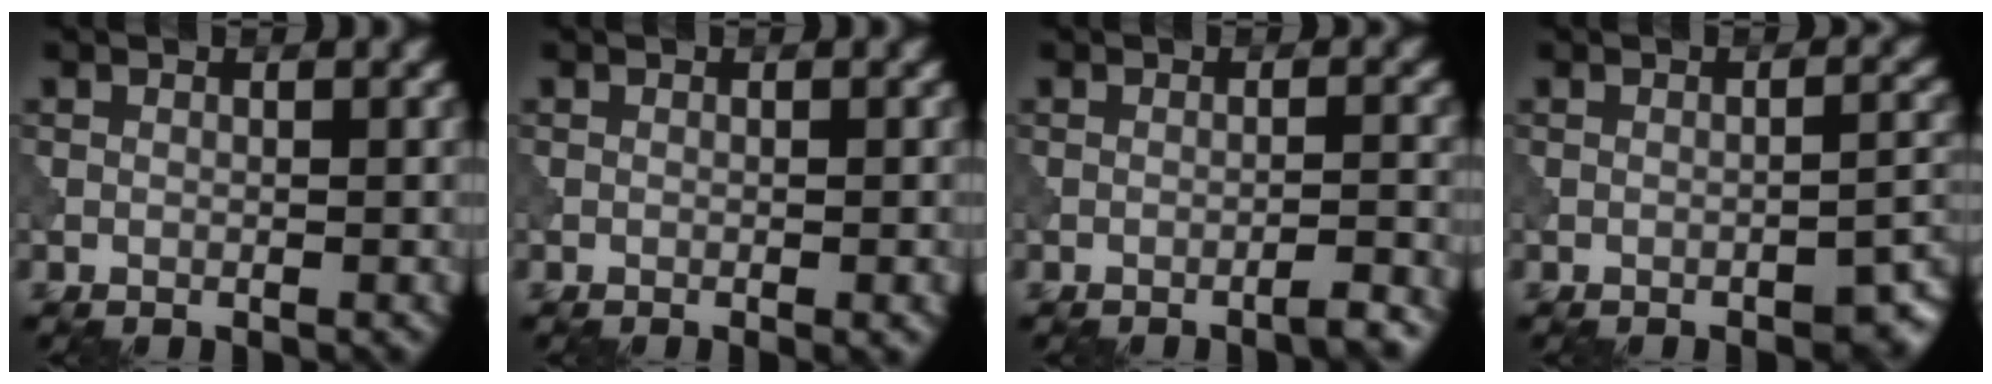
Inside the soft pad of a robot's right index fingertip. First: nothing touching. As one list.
[{"total": 0.9, "force": [-0.3, 0.1, 0.8], "torque": [-0.010, -0.002, -0.006]}, {"total": 2.0, "force": [-1.5, 0.2, 1.4], "torque": [-0.012, 0.007, -0.031]}, {"total": 3.2, "force": [-2.3, 0.8, 2.1], "torque": [-0.027, 0.008, -0.031]}]